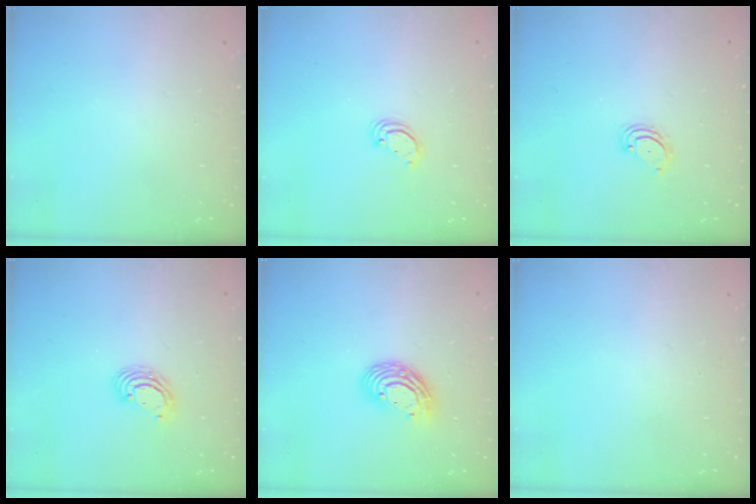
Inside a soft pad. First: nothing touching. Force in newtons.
{"total": 2.9, "press": 2.9, "slide": 0.1}
{"total": 2.3, "press": 2.3, "slide": 0.2}
{"total": 4.2, "press": 4.2, "slide": 0.2}
{"total": 9.8, "press": 9.8, "slide": 0.6}
{"total": 0.0}